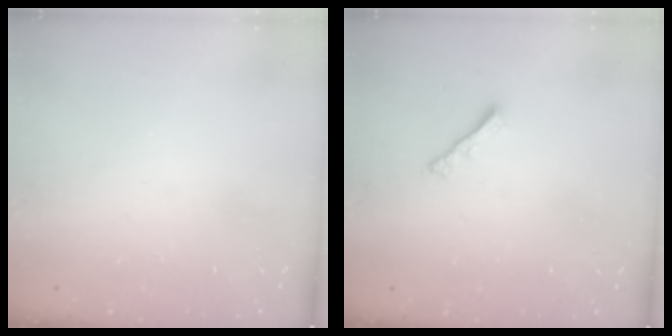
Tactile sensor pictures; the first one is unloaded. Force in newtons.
{"total": 2.5, "press": 2.4, "slide": 0.5}